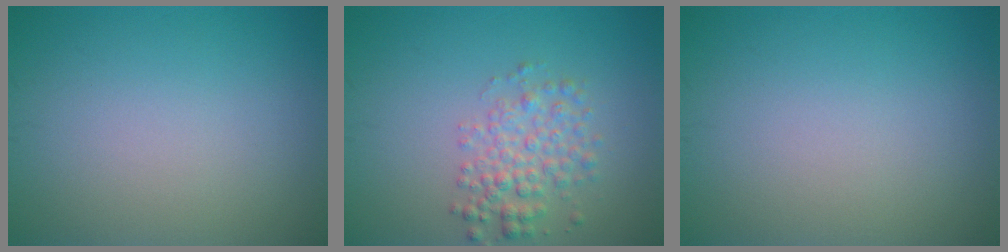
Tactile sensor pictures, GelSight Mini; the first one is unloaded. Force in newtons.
{"total": 3.2, "press": 3.2, "slide": 0.1}
{"total": 0.0}